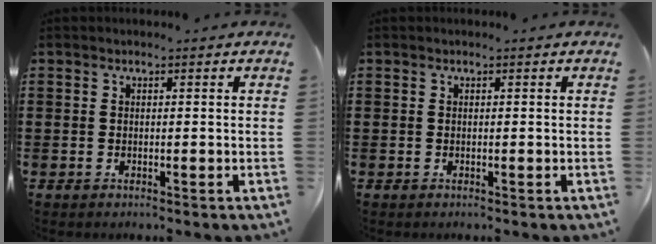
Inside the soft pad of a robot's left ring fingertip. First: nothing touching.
{"total": 0.0}